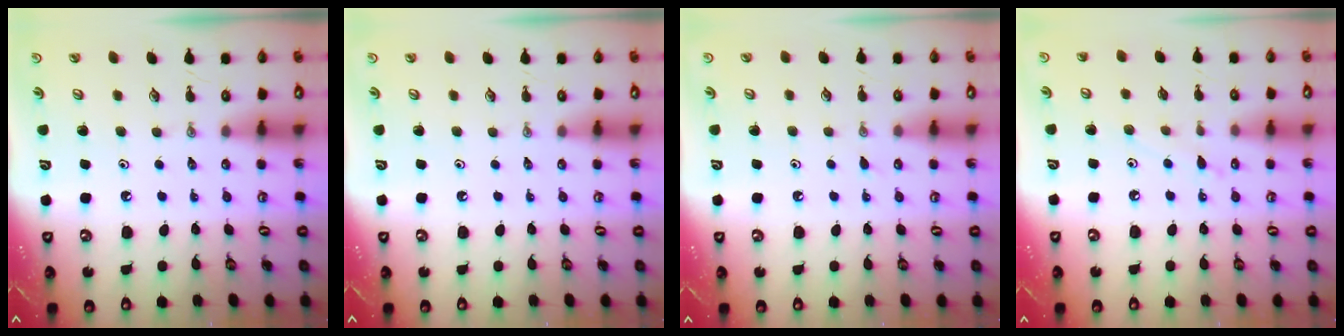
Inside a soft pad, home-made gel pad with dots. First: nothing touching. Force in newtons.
{"total": 0.0}
{"total": 5.3, "press": 5.3, "slide": 0.6}
{"total": 5.9, "press": 5.9, "slide": 0.4}